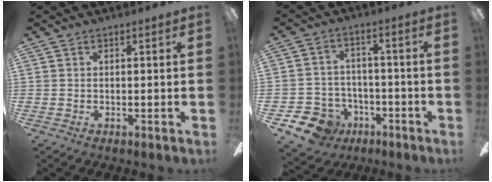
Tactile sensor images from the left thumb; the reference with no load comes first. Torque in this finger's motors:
{"motor_torque": [-0.34, 0.43, -0.30, 0.36, 0.01]}